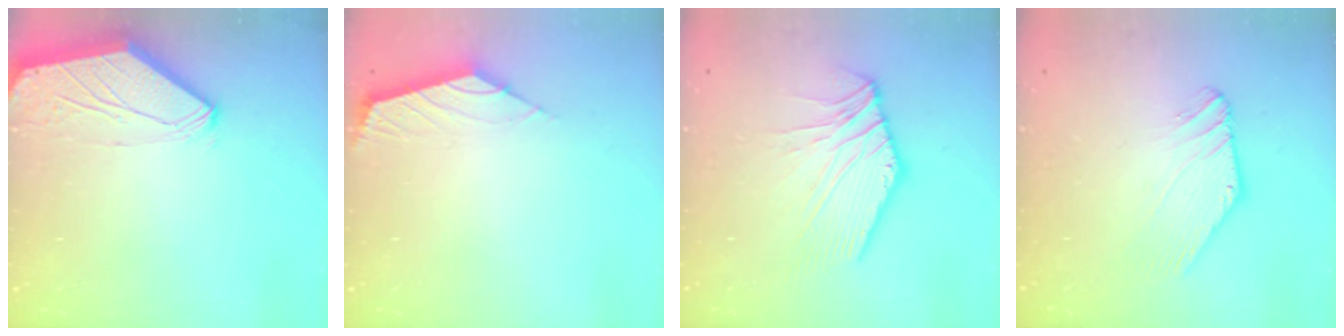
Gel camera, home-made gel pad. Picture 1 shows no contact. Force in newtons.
{"total": 2.4, "press": 2.3, "slide": 0.6}
{"total": 5.1, "press": 5.0, "slide": 1.0}
{"total": 1.0, "press": 1.0, "slide": 0.1}